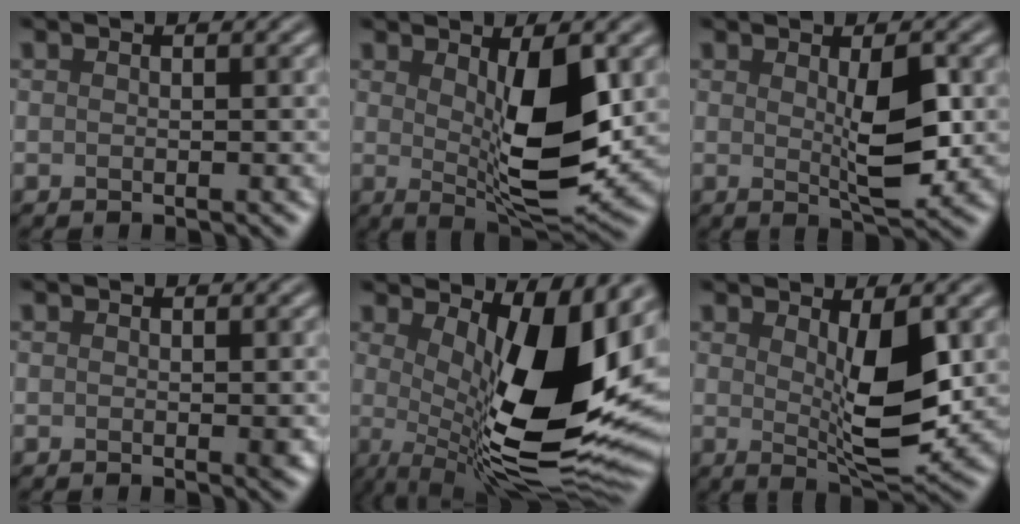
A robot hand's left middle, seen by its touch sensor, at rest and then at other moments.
{"total": 7.7, "force": [0.8, 2.2, 7.3], "torque": [-0.120, -0.018, 0.024]}
{"total": 4.2, "force": [0.3, 1.0, 4.1], "torque": [-0.068, -0.006, 0.014]}
{"total": 0.8, "force": [0.0, 0.0, 0.8], "torque": [-0.011, -0.002, 0.003]}
{"total": 14.2, "force": [1.6, 4.7, 13.2], "torque": [-0.184, -0.023, 0.034]}
{"total": 6.0, "force": [0.8, 1.7, 5.7], "torque": [-0.094, -0.017, 0.022]}